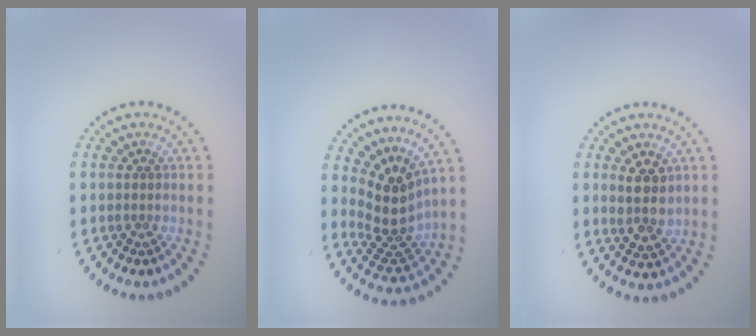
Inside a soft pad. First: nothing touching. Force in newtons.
{"total": 3.9, "press": 2.9, "slide": 2.7}
{"total": 2.8, "press": 2.6, "slide": 1.0}